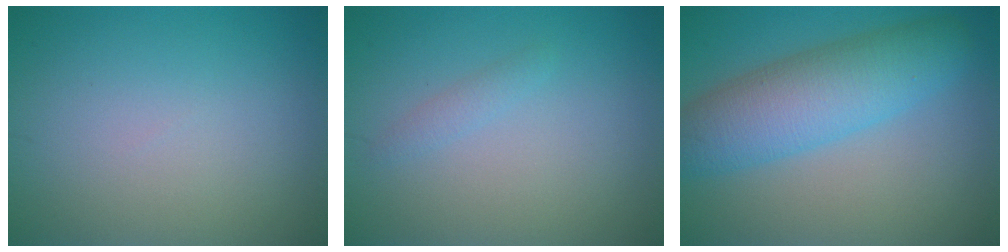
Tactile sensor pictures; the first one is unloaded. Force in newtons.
{"total": 1.0, "press": 1.0, "slide": 0.0}
{"total": 7.0, "press": 7.0, "slide": 0.1}